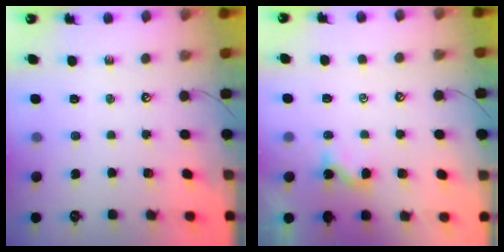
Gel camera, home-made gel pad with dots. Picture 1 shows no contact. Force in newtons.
{"total": 1.5, "press": 1.5, "slide": 0.2}